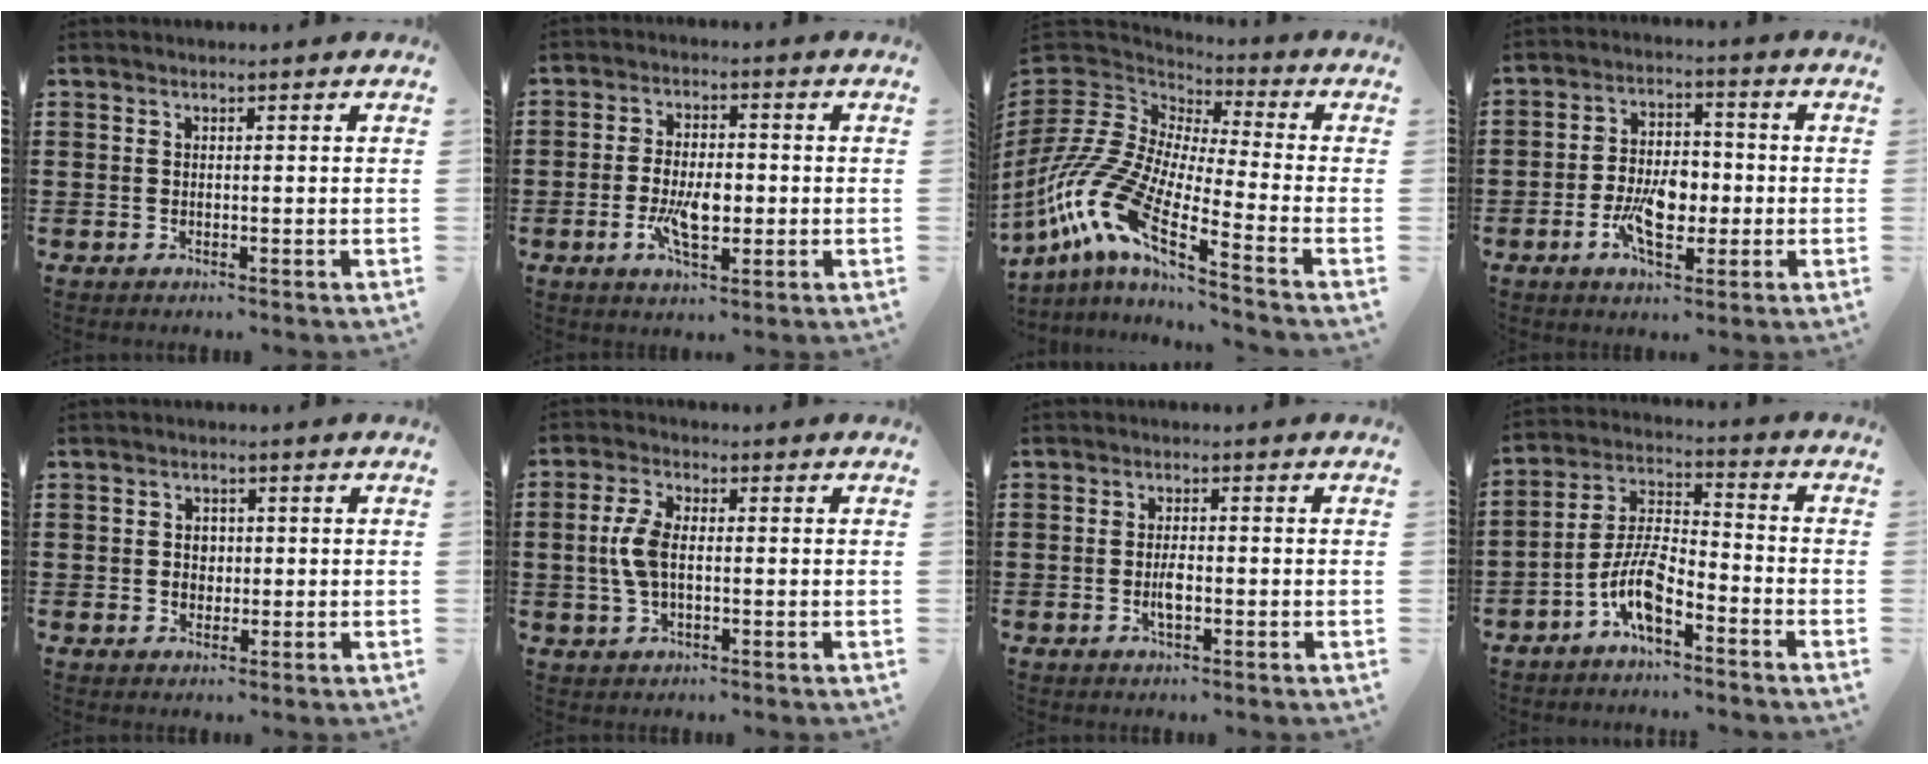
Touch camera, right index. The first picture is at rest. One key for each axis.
{"total": 6.3, "fx": -1.4, "fy": 2.9, "fz": 5.4, "tx": -0.120, "ty": -0.001, "tz": -0.029}
{"total": 13.6, "fx": -9.6, "fy": 3.0, "fz": 9.2, "tx": -0.252, "ty": -0.027, "tz": -0.207}
{"total": 7.5, "fx": -2.0, "fy": 4.4, "fz": 5.8, "tx": -0.112, "ty": 0.004, "tz": -0.040}
{"total": 2.1, "fx": 0.0, "fy": 1.8, "fz": 1.2, "tx": -0.029, "ty": 0.006, "tz": -0.001}
{"total": 5.8, "fx": 0.0, "fy": 2.9, "fz": 5.0, "tx": -0.120, "ty": 0.002, "tz": -0.007}
{"total": 2.8, "fx": -0.6, "fy": 1.0, "fz": 2.5, "tx": -0.053, "ty": -0.001, "tz": -0.013}
{"total": 7.9, "fx": -4.9, "fy": 2.6, "fz": 5.7, "tx": -0.139, "ty": -0.006, "tz": -0.096}